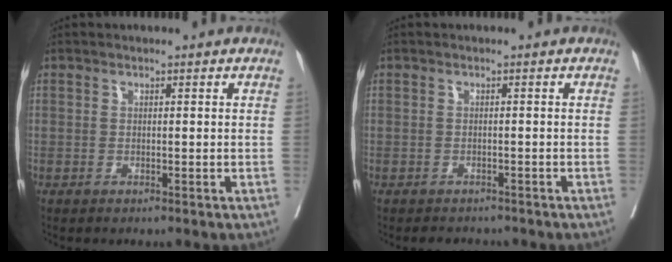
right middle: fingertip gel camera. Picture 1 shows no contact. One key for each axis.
{"total": 3.2, "fx": -2.9, "fy": 1.3, "fz": 0.4, "tx": -0.001, "ty": -0.002, "tz": -0.039}